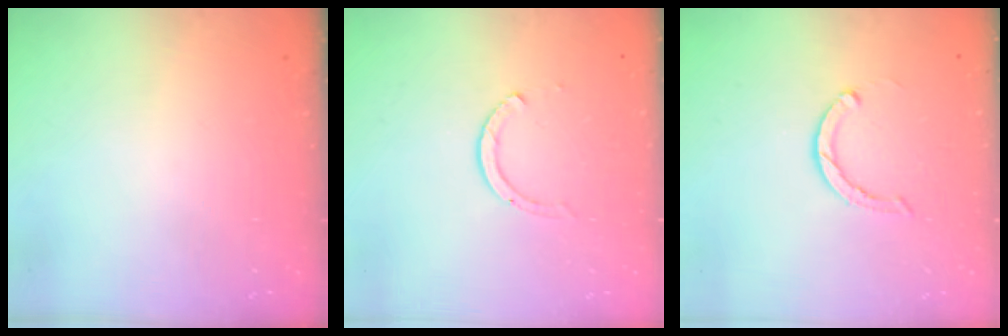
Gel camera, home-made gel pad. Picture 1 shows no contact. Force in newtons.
{"total": 2.6, "press": 2.6, "slide": 0.3}
{"total": 3.5, "press": 3.4, "slide": 0.5}